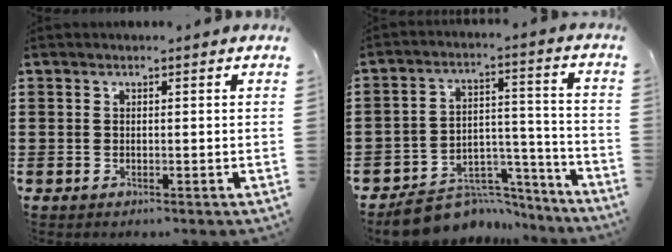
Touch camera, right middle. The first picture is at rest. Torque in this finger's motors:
{"motor_torque": [1.22, -0.92, 0.10, 0.04]}